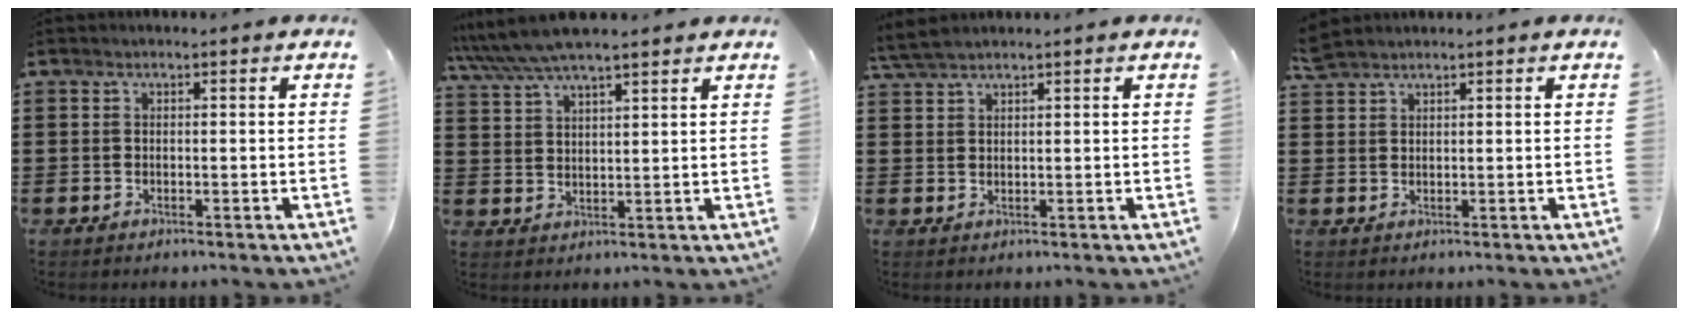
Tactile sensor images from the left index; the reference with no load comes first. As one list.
[{"total": 6.2, "force": [4.9, 0.2, 3.7], "torque": [-0.084, -0.010, 0.088]}, {"total": 2.7, "force": [2.3, 0.3, 1.4], "torque": [-0.033, 0.004, 0.045]}, {"total": 2.2, "force": [2.1, 0.4, 0.5], "torque": [-0.016, 0.002, 0.042]}]